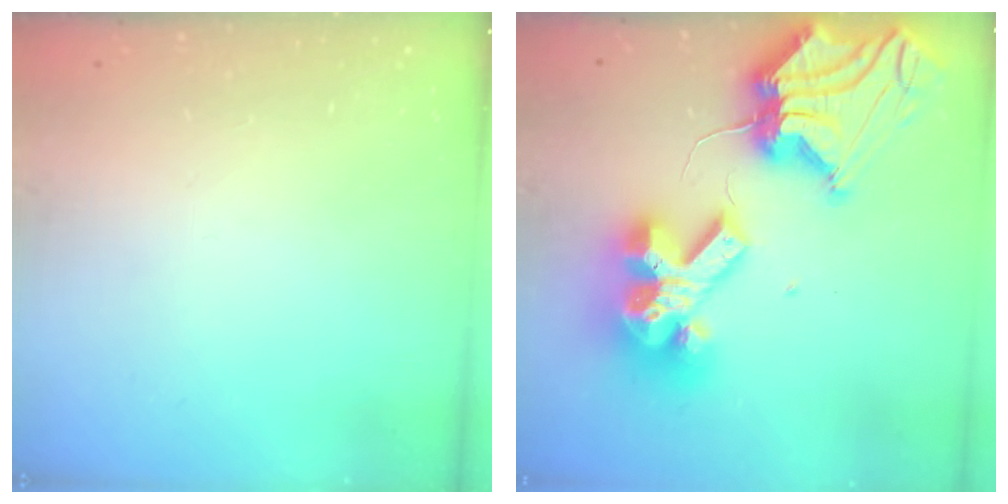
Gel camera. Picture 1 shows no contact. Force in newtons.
{"total": 24.9, "press": 24.7, "slide": 3.0}